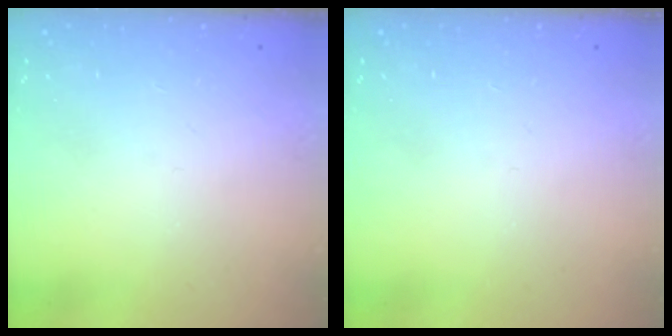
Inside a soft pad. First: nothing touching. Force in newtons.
{"total": 0.0}